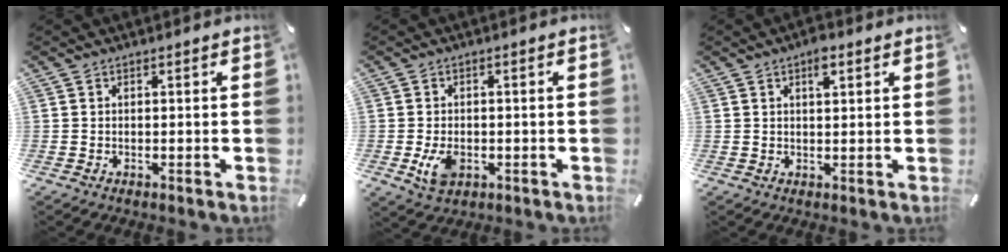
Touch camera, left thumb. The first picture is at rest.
{"total": 5.4, "force": [-1.5, 3.5, 3.8], "torque": [-0.090, 0.000, -0.029]}
{"total": 2.3, "force": [1.2, 0.8, 1.8], "torque": [-0.024, -0.004, 0.016]}